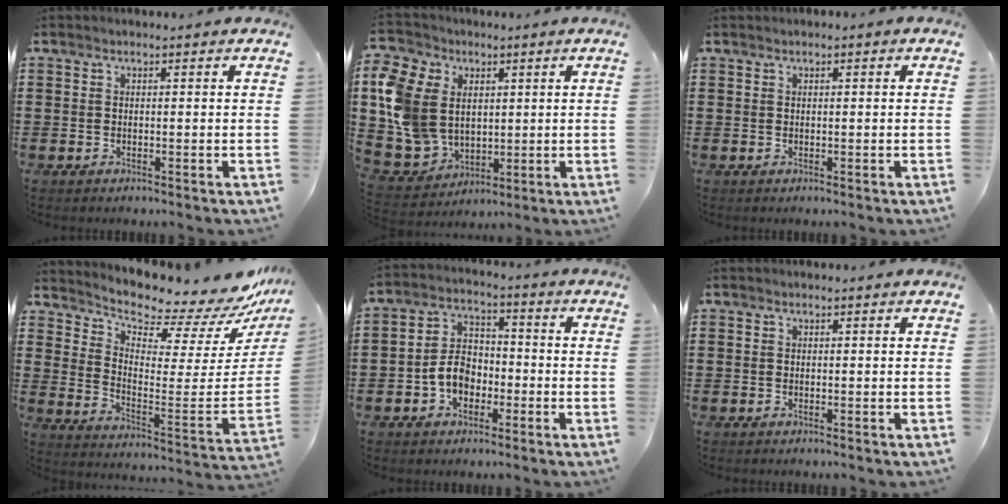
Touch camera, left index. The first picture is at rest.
{"total": 12.4, "force": [2.5, 9.9, 7.1], "torque": [-0.214, 0.005, 0.046]}
{"total": 0.0}
{"total": 6.1, "force": [5.7, 0.8, 1.8], "torque": [-0.047, -0.077, 0.089]}
{"total": 6.0, "force": [-2.2, 4.4, 3.4], "torque": [-0.087, 0.009, -0.049]}
{"total": 0.0}